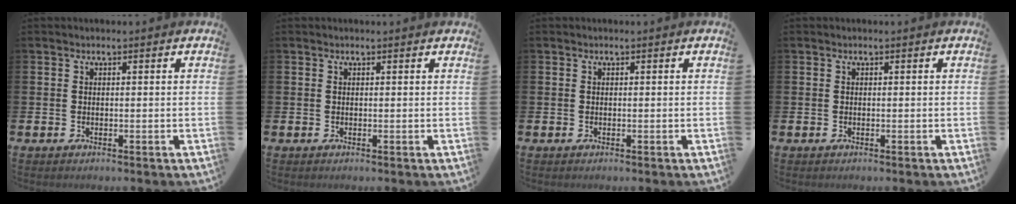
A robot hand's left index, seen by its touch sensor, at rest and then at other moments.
{"total": 0.0}
{"total": 0.0}
{"total": 0.0}